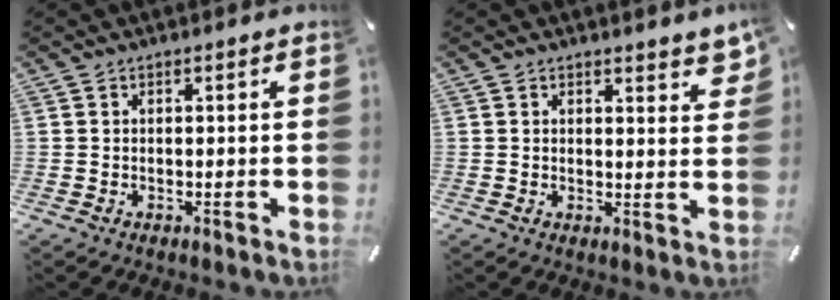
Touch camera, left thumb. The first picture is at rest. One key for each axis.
{"total": 2.9, "fx": 2.5, "fy": 1.0, "fz": 1.2, "tx": -0.012, "ty": -0.013, "tz": 0.043}